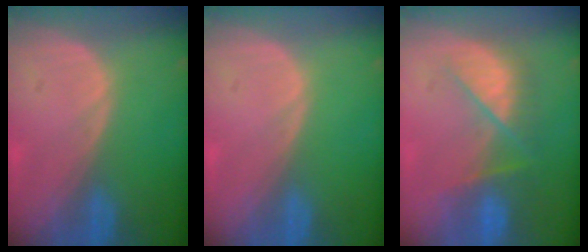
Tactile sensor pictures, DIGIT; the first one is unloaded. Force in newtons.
{"total": 0.0}
{"total": 7.4, "press": 7.2, "slide": 1.9}